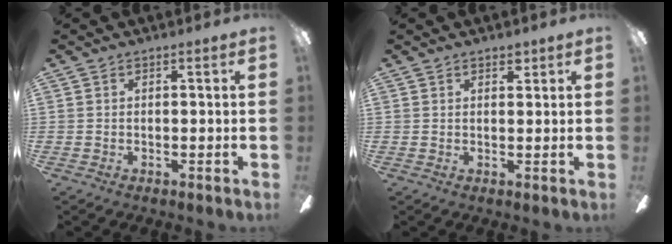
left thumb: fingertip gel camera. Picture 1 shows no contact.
{"total": 2.0, "force": [1.6, 0.9, 0.7], "torque": [0.002, -0.007, 0.026]}